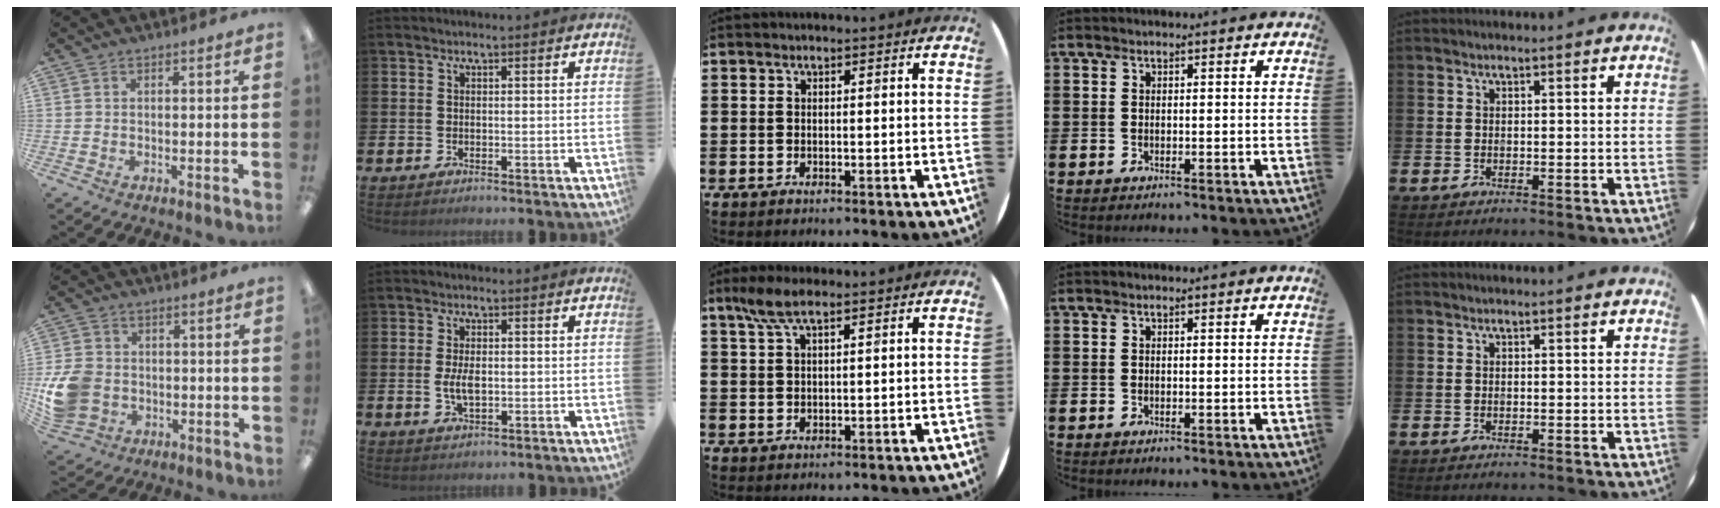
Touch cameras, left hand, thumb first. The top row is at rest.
{"thumb": {"total": 11.6, "force": [-2.0, 9.5, 6.4], "torque": [-0.144, 0.021, -0.032]}, "index": {"total": 3.3, "force": [0.0, 1.6, 2.9], "torque": [-0.046, 0.001, -0.003]}, "middle": {"total": 4.3, "force": [2.8, 1.1, 3.1], "torque": [-0.067, 0.006, 0.050]}}